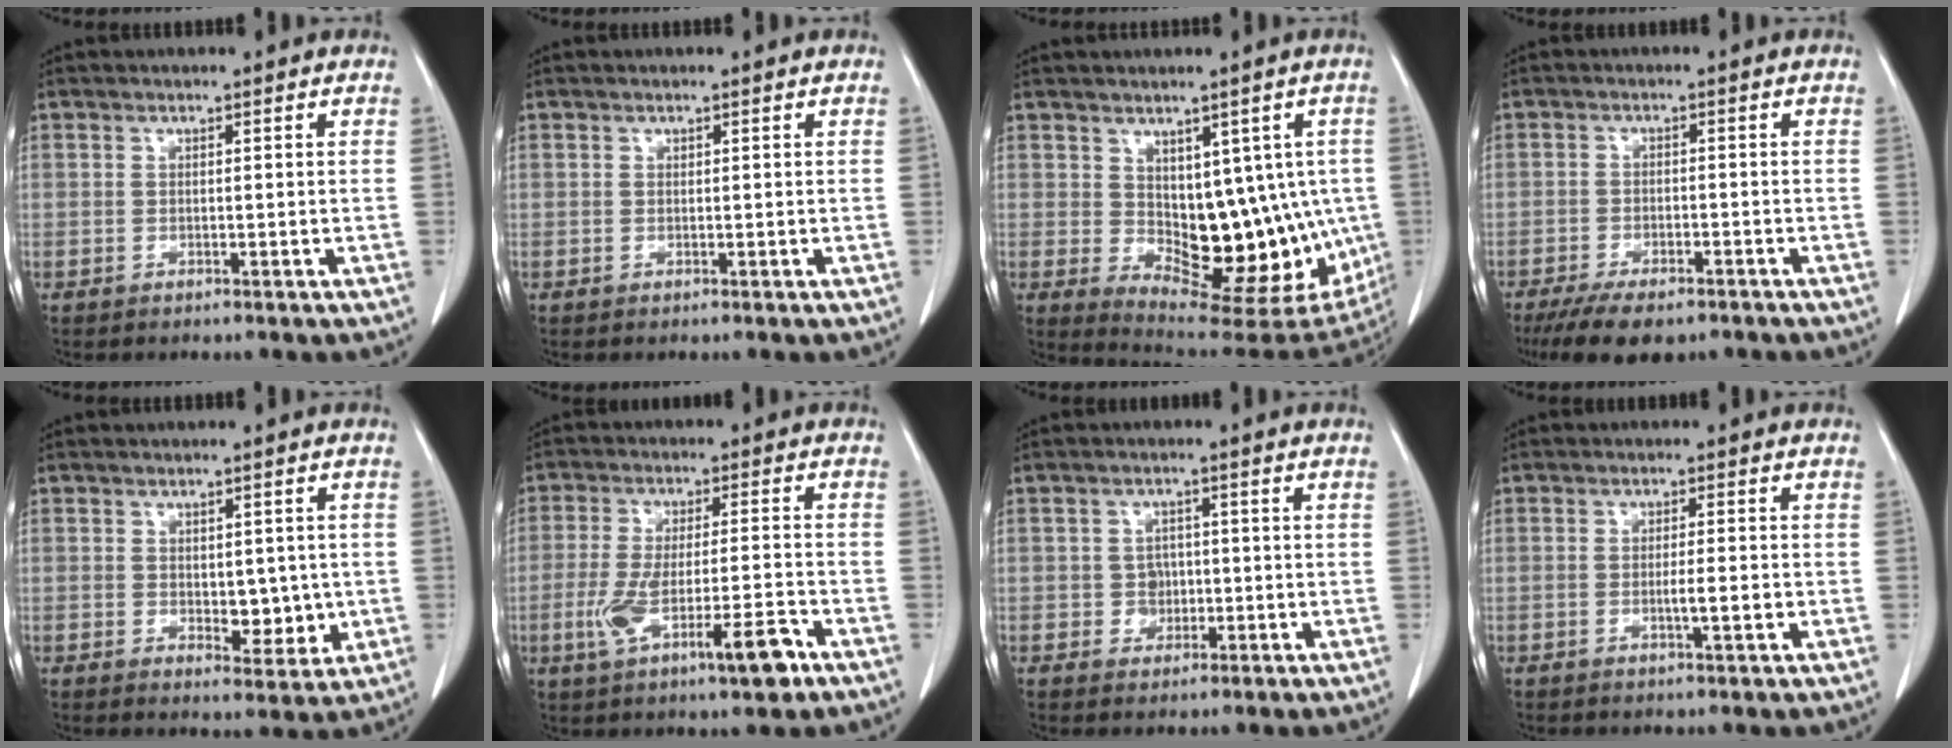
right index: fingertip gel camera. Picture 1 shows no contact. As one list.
[{"total": 0.0}, {"total": 15.9, "force": [-0.7, 8.6, 13.4], "torque": [-0.163, -0.003, 0.013]}, {"total": 8.6, "force": [-6.5, 3.0, 4.7], "torque": [-0.072, -0.010, -0.099]}, {"total": 5.2, "force": [-0.2, 2.9, 4.3], "torque": [-0.047, -0.006, 0.008]}, {"total": 11.1, "force": [-4.9, 2.0, 9.8], "torque": [-0.177, -0.005, -0.076]}, {"total": 2.8, "force": [-0.3, 2.6, 0.8], "torque": [-0.005, 0.006, -0.002]}, {"total": 2.8, "force": [-0.7, 0.2, 2.7], "torque": [-0.048, -0.003, -0.011]}]